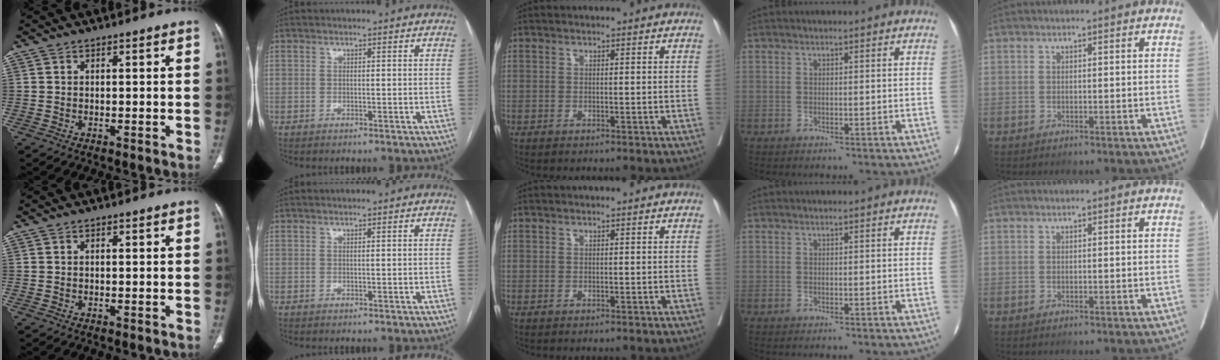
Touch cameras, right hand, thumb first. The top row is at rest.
{}